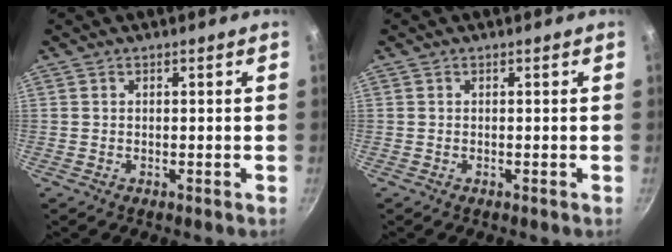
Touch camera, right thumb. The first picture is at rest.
{"total": 0.0}